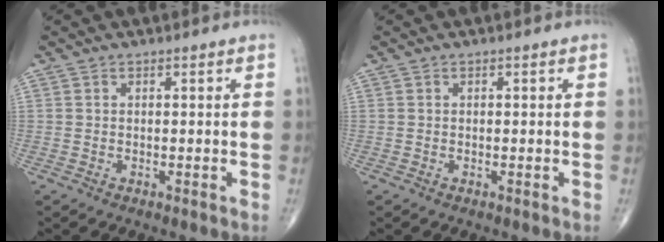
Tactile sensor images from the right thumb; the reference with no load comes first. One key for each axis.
{"total": 0.0}